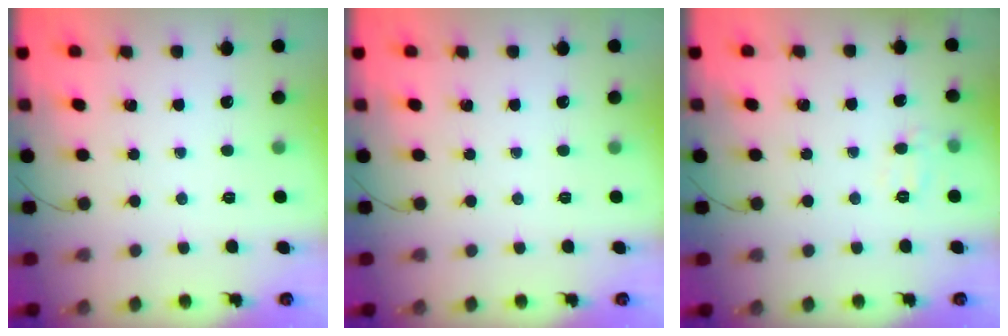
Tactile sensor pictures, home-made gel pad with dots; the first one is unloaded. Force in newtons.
{"total": 0.0}
{"total": 6.3, "press": 6.1, "slide": 1.5}